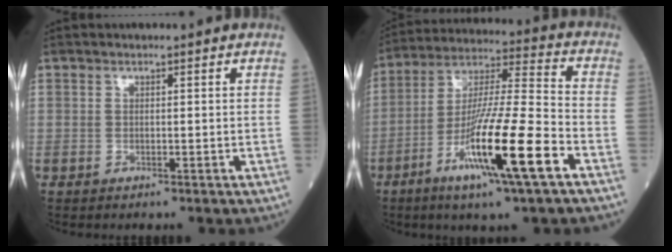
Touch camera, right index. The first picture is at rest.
{"total": 15.6, "force": [-6.9, -0.1, 14.0], "torque": [-0.269, -0.022, -0.123]}